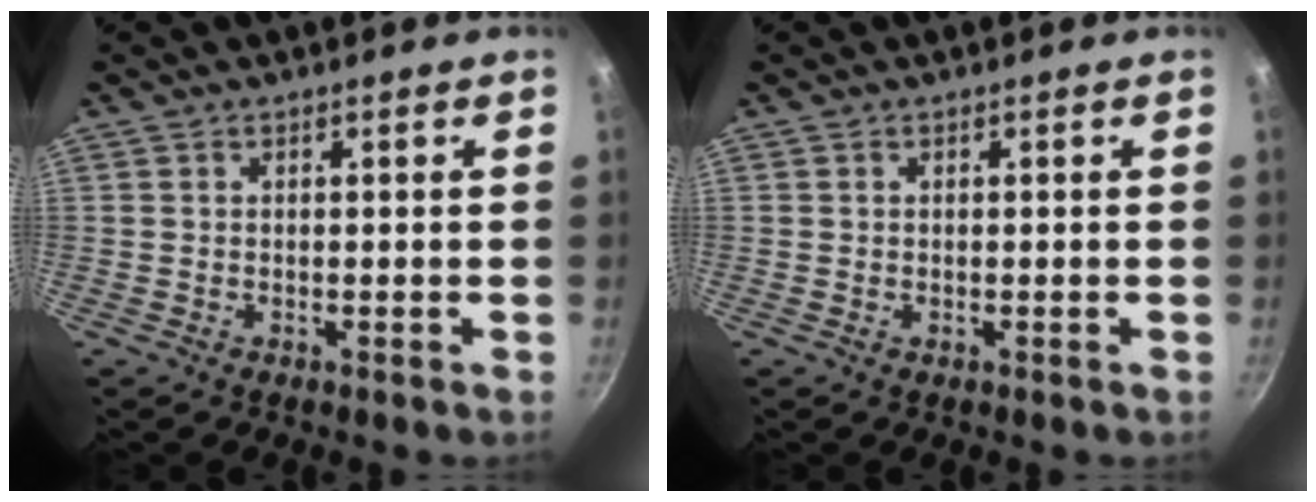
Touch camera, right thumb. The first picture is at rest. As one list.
[{"total": 0.0}]